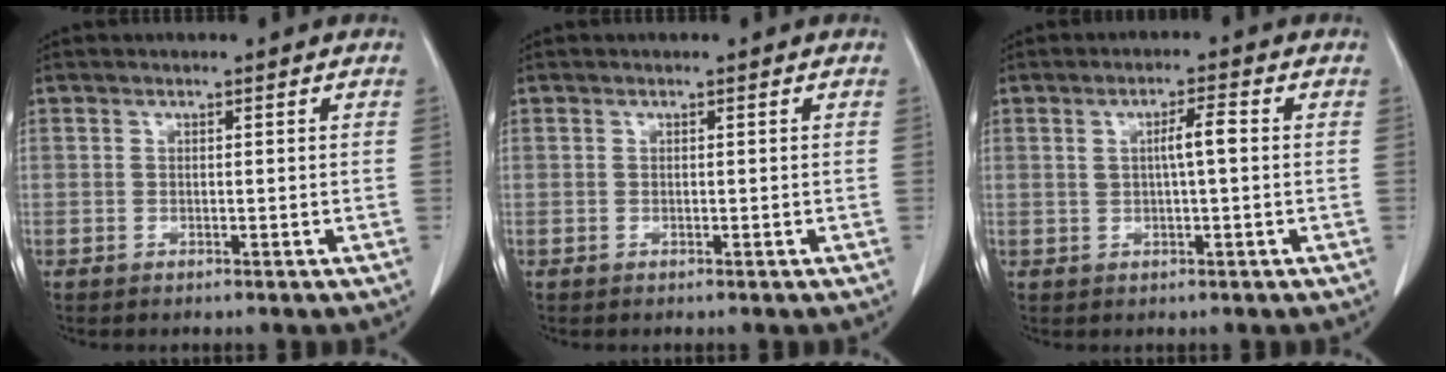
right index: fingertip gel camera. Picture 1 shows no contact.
{"total": 0.0}
{"total": 3.4, "force": [0.6, 0.3, 3.3], "torque": [-0.056, 0.005, 0.013]}